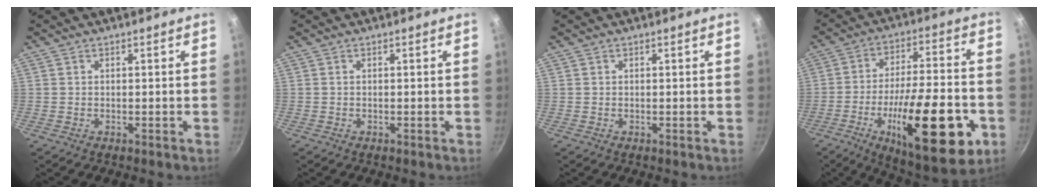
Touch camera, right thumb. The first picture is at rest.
{"total": 0.0}
{"total": 0.0}
{"total": 26.0, "force": [-9.1, 8.6, 22.8], "torque": [-0.323, 0.022, -0.132]}